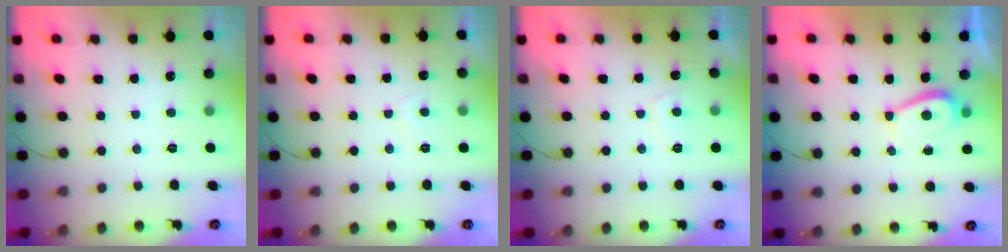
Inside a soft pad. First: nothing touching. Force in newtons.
{"total": 1.3, "press": 1.2, "slide": 0.4}
{"total": 2.3, "press": 2.2, "slide": 0.6}
{"total": 4.3, "press": 4.3, "slide": 0.6}